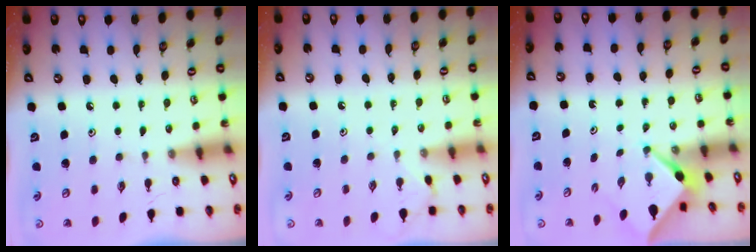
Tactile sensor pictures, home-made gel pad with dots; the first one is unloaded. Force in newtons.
{"total": 2.4, "press": 2.4, "slide": 0.3}
{"total": 3.1, "press": 3.1, "slide": 0.3}